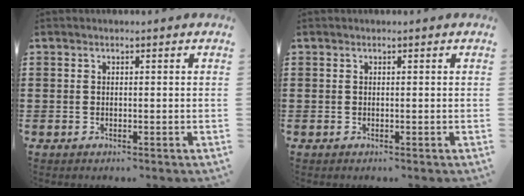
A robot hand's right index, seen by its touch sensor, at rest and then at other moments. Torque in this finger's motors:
{"motor_torque": [1.54, 0.60, 0.00, 0.00]}